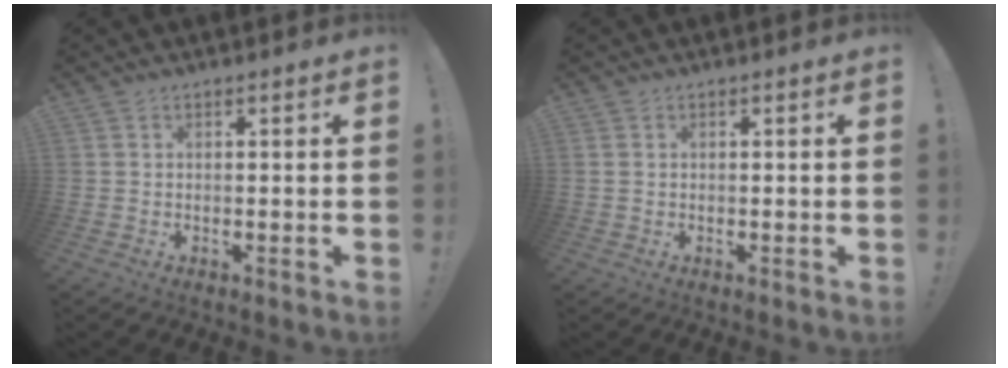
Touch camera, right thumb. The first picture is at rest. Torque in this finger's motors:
{"motor_torque": [0.12, 0.14, 0.02, -0.02, -0.03]}